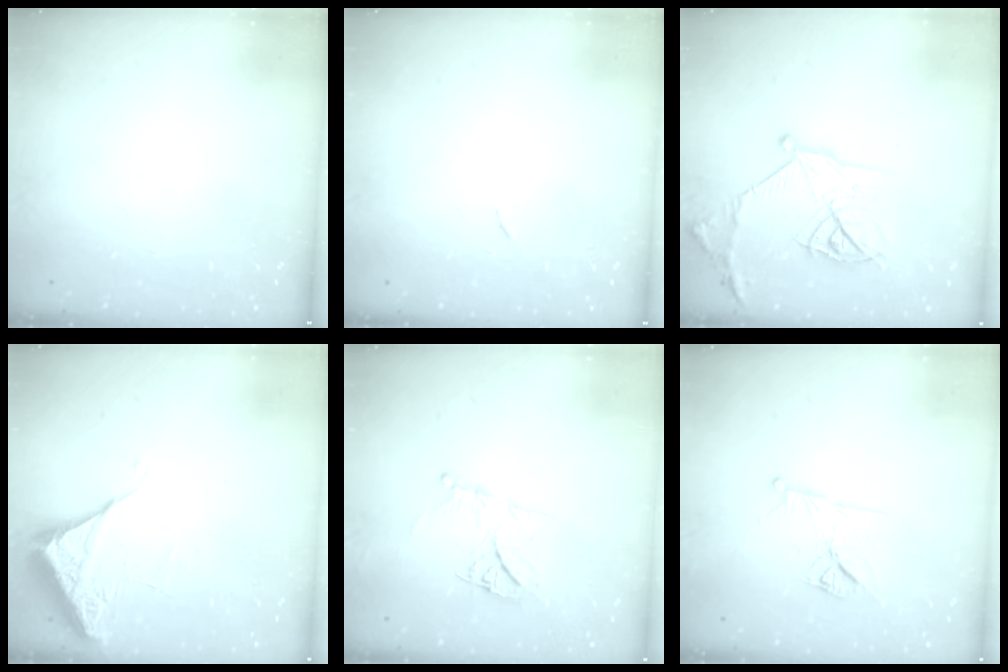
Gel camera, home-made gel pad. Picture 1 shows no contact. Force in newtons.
{"total": 3.5, "press": 3.3, "slide": 1.2}
{"total": 20.0, "press": 20.0, "slide": 1.2}
{"total": 5.4, "press": 5.4, "slide": 0.3}
{"total": 12.7, "press": 12.6, "slide": 1.4}
{"total": 9.9, "press": 9.8, "slide": 1.2}